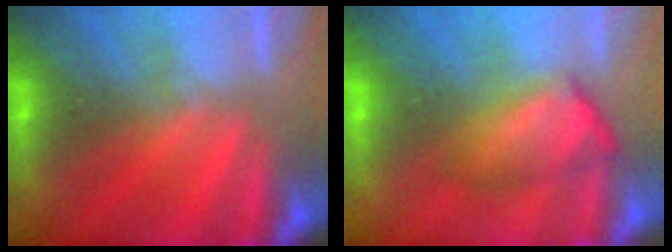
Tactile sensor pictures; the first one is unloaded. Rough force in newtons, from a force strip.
{"total": 4.3}